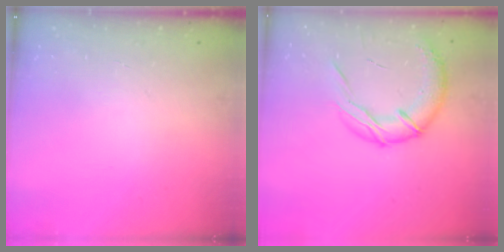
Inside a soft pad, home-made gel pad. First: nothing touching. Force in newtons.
{"total": 14.9, "press": 14.7, "slide": 2.3}